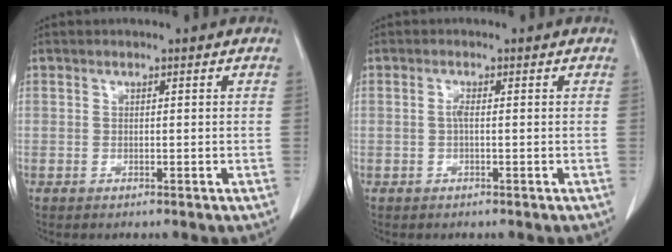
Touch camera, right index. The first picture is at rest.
{"total": 1.0, "force": [-0.2, 0.1, 1.0], "torque": [-0.021, 0.001, -0.004]}